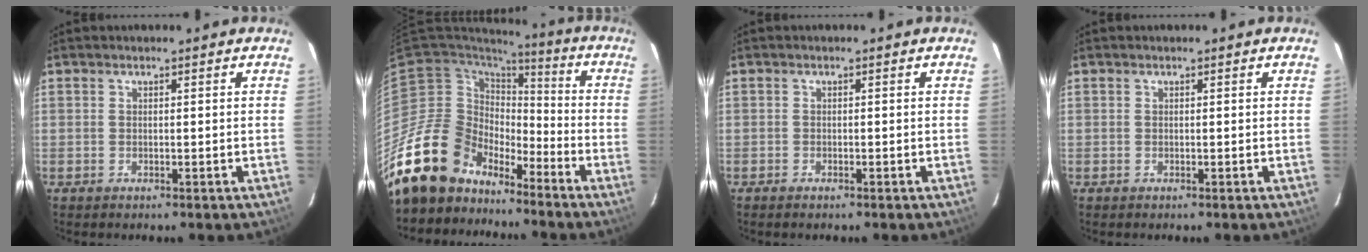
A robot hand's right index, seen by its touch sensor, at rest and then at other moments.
{"total": 17.2, "force": [-13.8, 9.6, 3.7], "torque": [-0.088, 0.021, -0.240]}
{"total": 0.8, "force": [-0.7, 0.3, 0.3], "torque": [-0.008, -0.002, -0.015]}
{"total": 0.0}